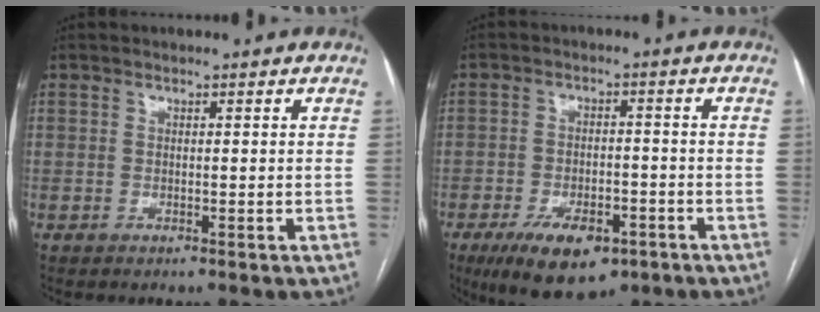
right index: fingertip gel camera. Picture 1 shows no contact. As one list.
[{"total": 11.0, "force": [-6.6, 5.1, 7.1], "torque": [-0.114, -0.006, -0.099]}]